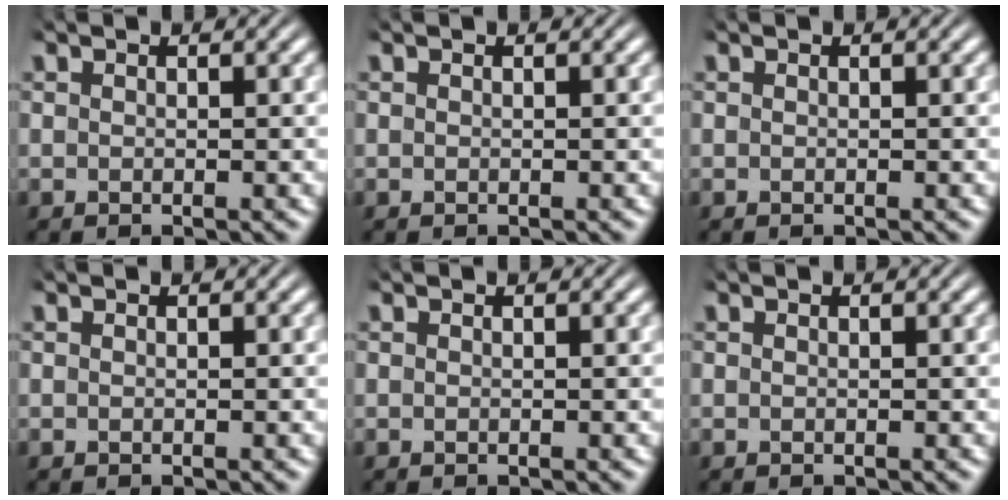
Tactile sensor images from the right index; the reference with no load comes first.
{"total": 1.0, "force": [-0.2, -0.9, -0.3], "torque": [0.011, -0.009, 0.006]}
{"total": 0.0}
{"total": 0.0}
{"total": 0.0}
{"total": 0.0}